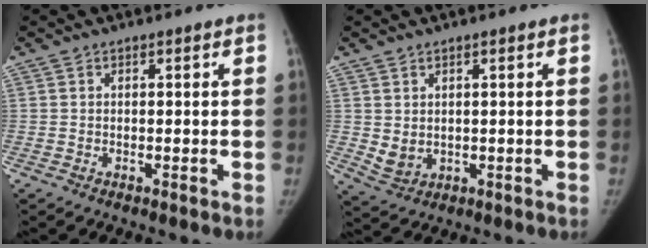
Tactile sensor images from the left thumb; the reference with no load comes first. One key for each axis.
{"total": 3.8, "fx": 0.7, "fy": 2.8, "fz": 2.6, "tx": -0.038, "ty": -0.013, "tz": 0.025}